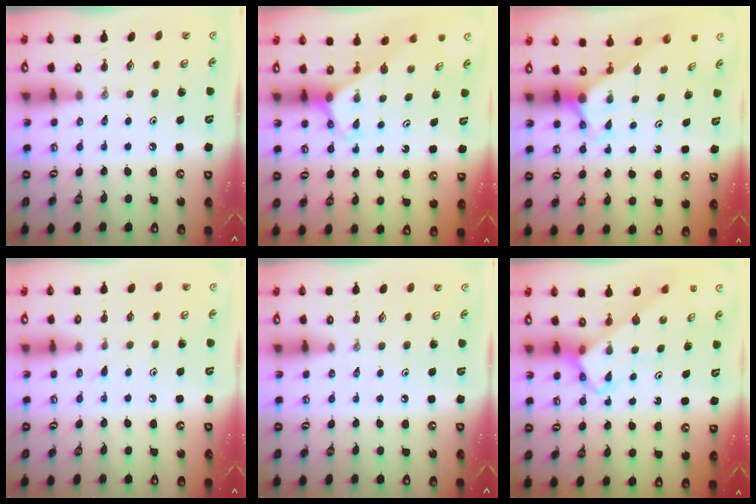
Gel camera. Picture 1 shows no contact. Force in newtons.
{"total": 3.1, "press": 3.1, "slide": 0.2}
{"total": 2.8, "press": 2.8, "slide": 0.0}
{"total": 6.7, "press": 6.7, "slide": 0.5}
{"total": 0.0}
{"total": 3.6, "press": 3.6, "slide": 0.1}